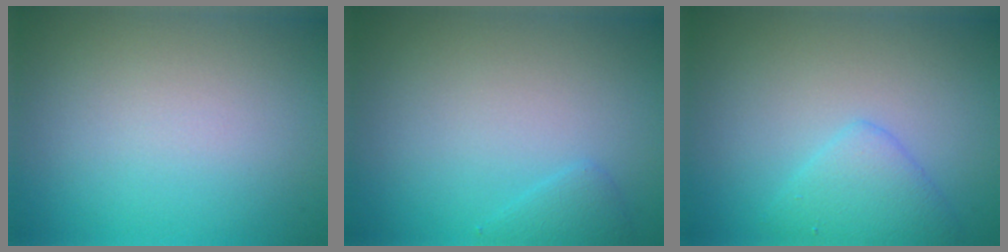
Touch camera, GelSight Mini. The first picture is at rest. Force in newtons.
{"total": 1.1, "press": 1.1, "slide": 0.1}
{"total": 2.7, "press": 2.7, "slide": 0.2}